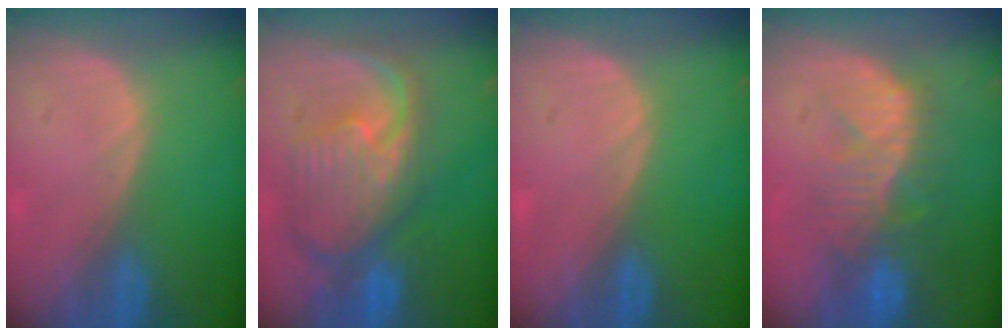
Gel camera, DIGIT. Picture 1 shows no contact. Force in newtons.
{"total": 11.6, "press": 10.1, "slide": 5.8}
{"total": 0.0}
{"total": 10.1, "press": 8.9, "slide": 4.7}